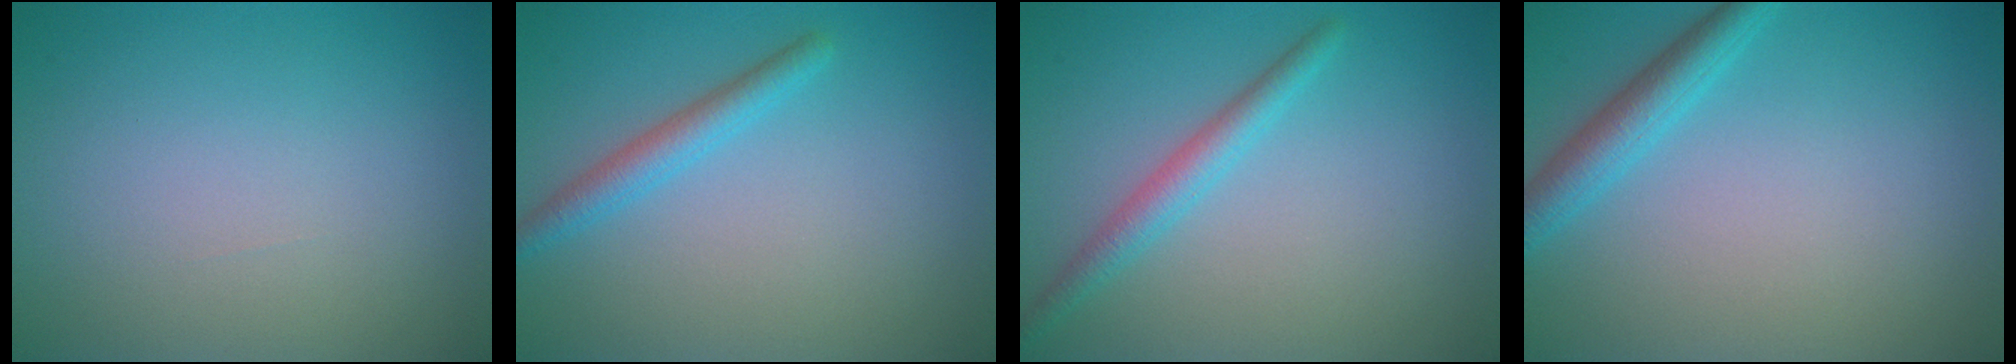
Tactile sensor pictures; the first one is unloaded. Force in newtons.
{"total": 2.3, "press": 2.3, "slide": 0.1}
{"total": 2.3, "press": 2.3, "slide": 0.0}
{"total": 3.0, "press": 3.0, "slide": 0.2}